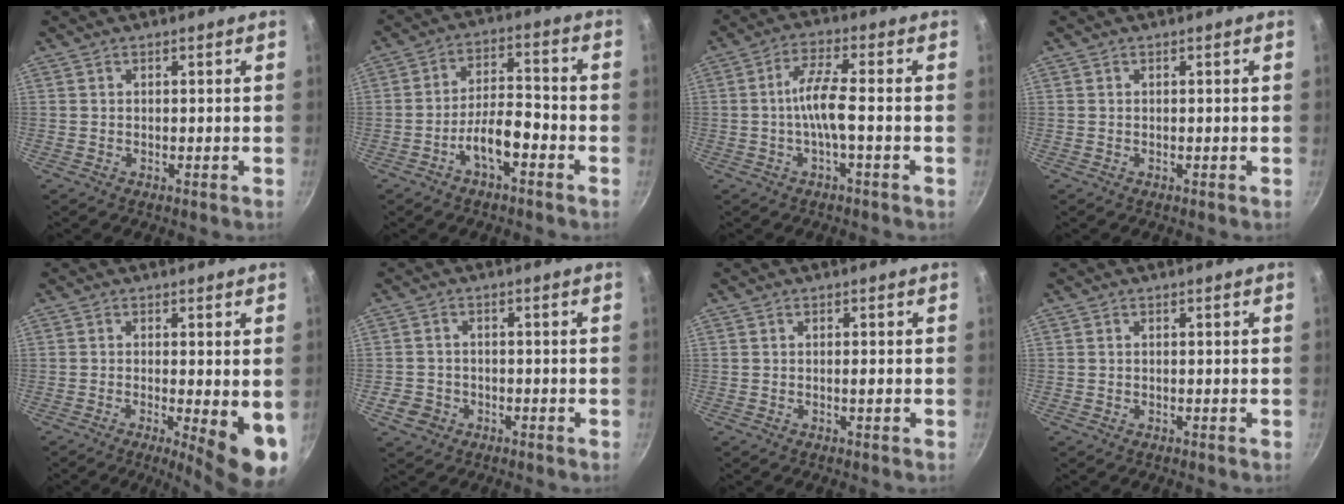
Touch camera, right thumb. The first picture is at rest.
{"total": 7.5, "force": [-3.9, 2.9, 5.8], "torque": [-0.092, 0.045, -0.069]}
{"total": 6.1, "force": [-1.3, 0.9, 5.9], "torque": [-0.128, 0.023, -0.030]}
{"total": 0.0}
{"total": 9.2, "force": [-1.8, 2.1, 8.8], "torque": [-0.107, -0.010, -0.018]}
{"total": 4.0, "force": [-1.7, 3.3, 1.3], "torque": [-0.020, 0.021, -0.026]}
{"total": 0.8, "force": [-0.2, 0.0, 0.8], "torque": [-0.017, 0.001, -0.005]}
{"total": 0.0}